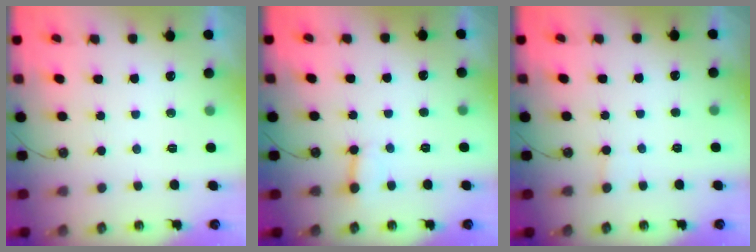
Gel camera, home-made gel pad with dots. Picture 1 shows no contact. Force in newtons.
{"total": 3.2, "press": 3.2, "slide": 0.6}
{"total": 1.4, "press": 1.4, "slide": 0.1}